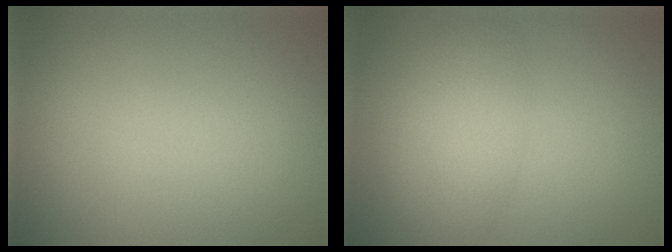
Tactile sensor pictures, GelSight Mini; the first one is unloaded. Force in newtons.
{"total": 3.7, "press": 3.7, "slide": 0.1}